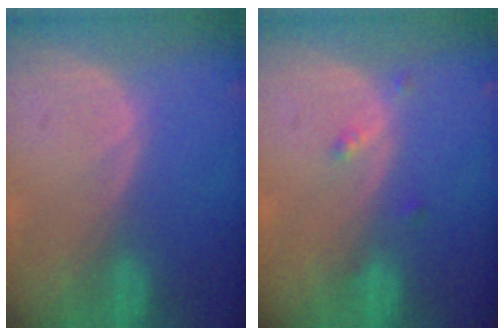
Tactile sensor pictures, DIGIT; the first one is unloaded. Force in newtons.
{"total": 1.9, "press": 1.5, "slide": 1.0}